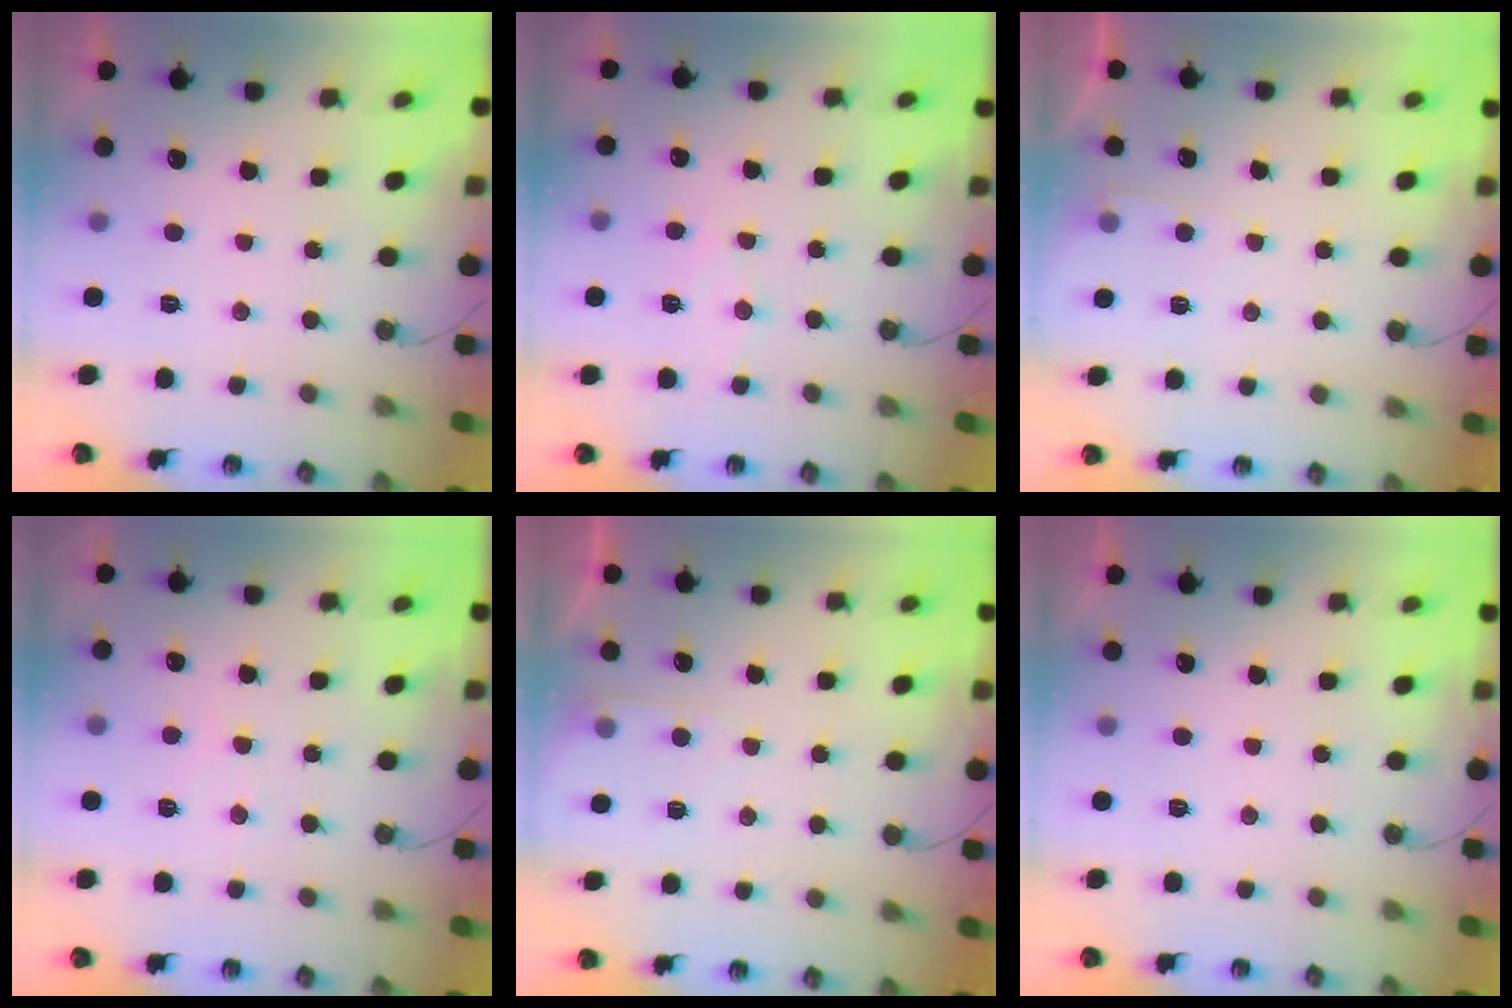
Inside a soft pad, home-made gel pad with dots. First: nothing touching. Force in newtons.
{"total": 7.0, "press": 6.9, "slide": 0.4}
{"total": 3.7, "press": 3.6, "slide": 0.4}
{"total": 4.7, "press": 4.7, "slide": 0.7}
{"total": 4.6, "press": 4.6, "slide": 0.6}
{"total": 0.0}